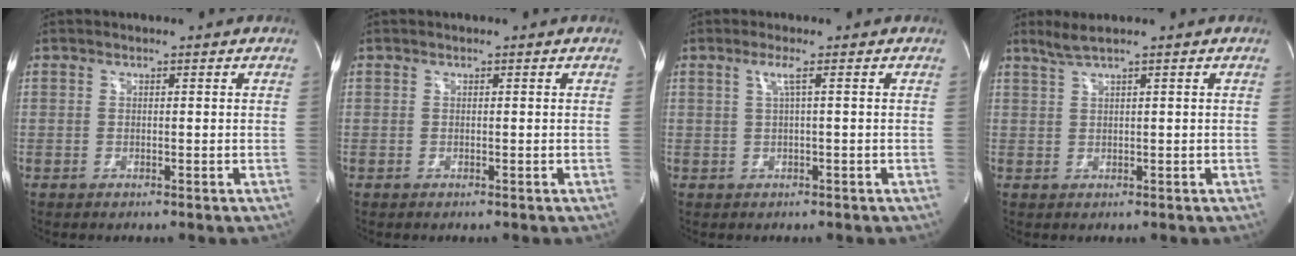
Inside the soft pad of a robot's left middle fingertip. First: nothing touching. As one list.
[{"total": 0.0}, {"total": 1.8, "force": [0.5, -0.7, 1.6], "torque": [-0.042, 0.001, 0.015]}, {"total": 2.4, "force": [1.8, -0.6, 1.5], "torque": [-0.043, 0.008, 0.044]}]